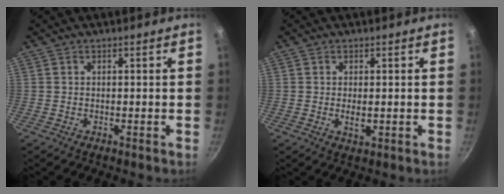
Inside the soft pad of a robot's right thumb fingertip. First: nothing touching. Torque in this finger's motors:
{"motor_torque": [-0.37, 0.26, 0.59, 0.15, 0.11]}